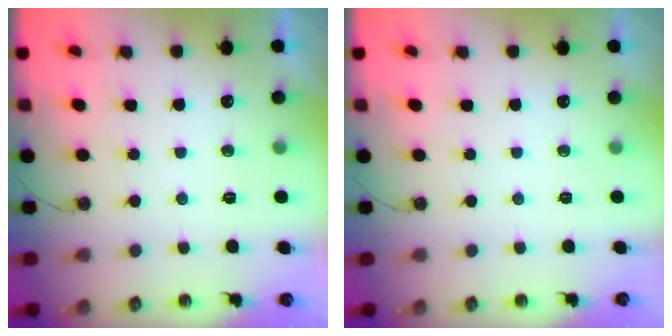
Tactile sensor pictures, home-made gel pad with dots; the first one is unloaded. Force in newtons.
{"total": 0.0}